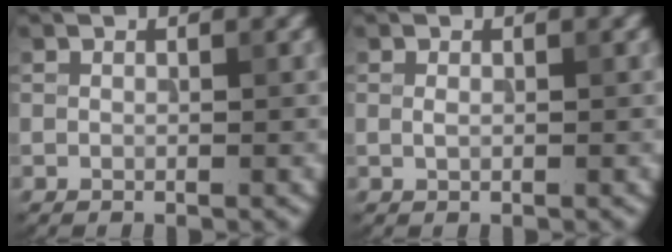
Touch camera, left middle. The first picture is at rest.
{"total": 0.5, "force": [0.1, 0.3, 0.4], "torque": [-0.011, -0.001, 0.001]}